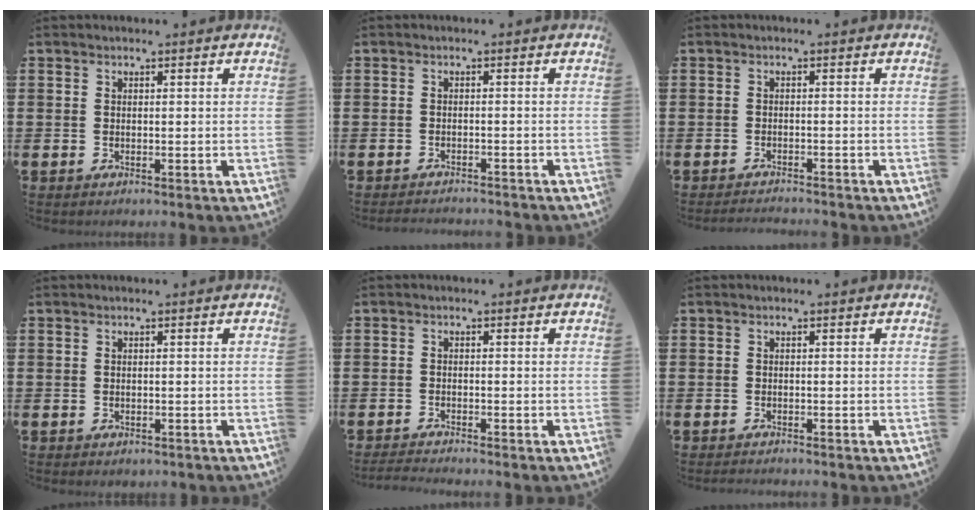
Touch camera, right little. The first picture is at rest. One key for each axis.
{"total": 1.2, "fx": -1.2, "fy": 0.0, "fz": -0.1, "tx": -0.003, "ty": 0.001, "tz": -0.024}
{"total": 1.3, "fx": -1.3, "fy": -0.1, "fz": 0.0, "tx": -0.003, "ty": 0.001, "tz": -0.025}
{"total": 0.0}
{"total": 1.3, "fx": -1.2, "fy": 0.0, "fz": 0.4, "tx": -0.007, "ty": 0.001, "tz": -0.023}
{"total": 0.6, "fx": -0.6, "fy": 0.0, "fz": 0.0, "tx": 0.007, "ty": -0.007, "tz": -0.013}